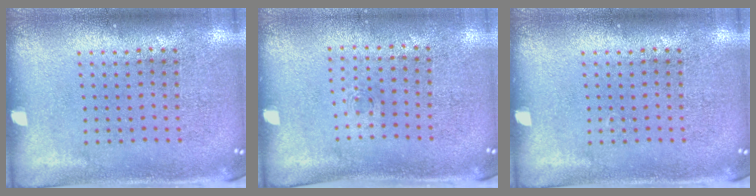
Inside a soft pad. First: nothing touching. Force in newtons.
{"total": 0.5, "press": 0.3, "slide": 0.4}
{"total": 0.0}